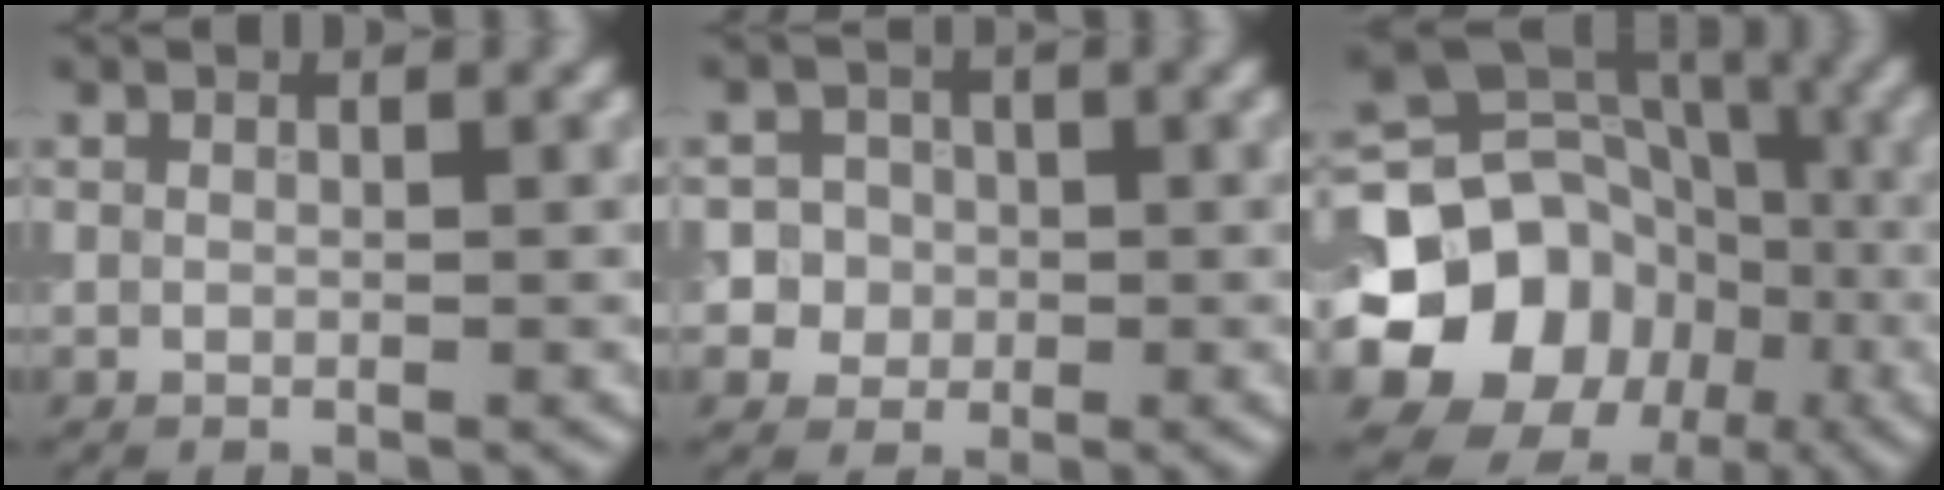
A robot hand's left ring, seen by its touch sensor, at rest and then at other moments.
{"total": 4.7, "force": [0.0, 4.6, 1.2], "torque": [0.005, 0.027, -0.016]}
{"total": 16.3, "force": [-4.2, 14.4, 6.4], "torque": [-0.122, -0.013, -0.100]}